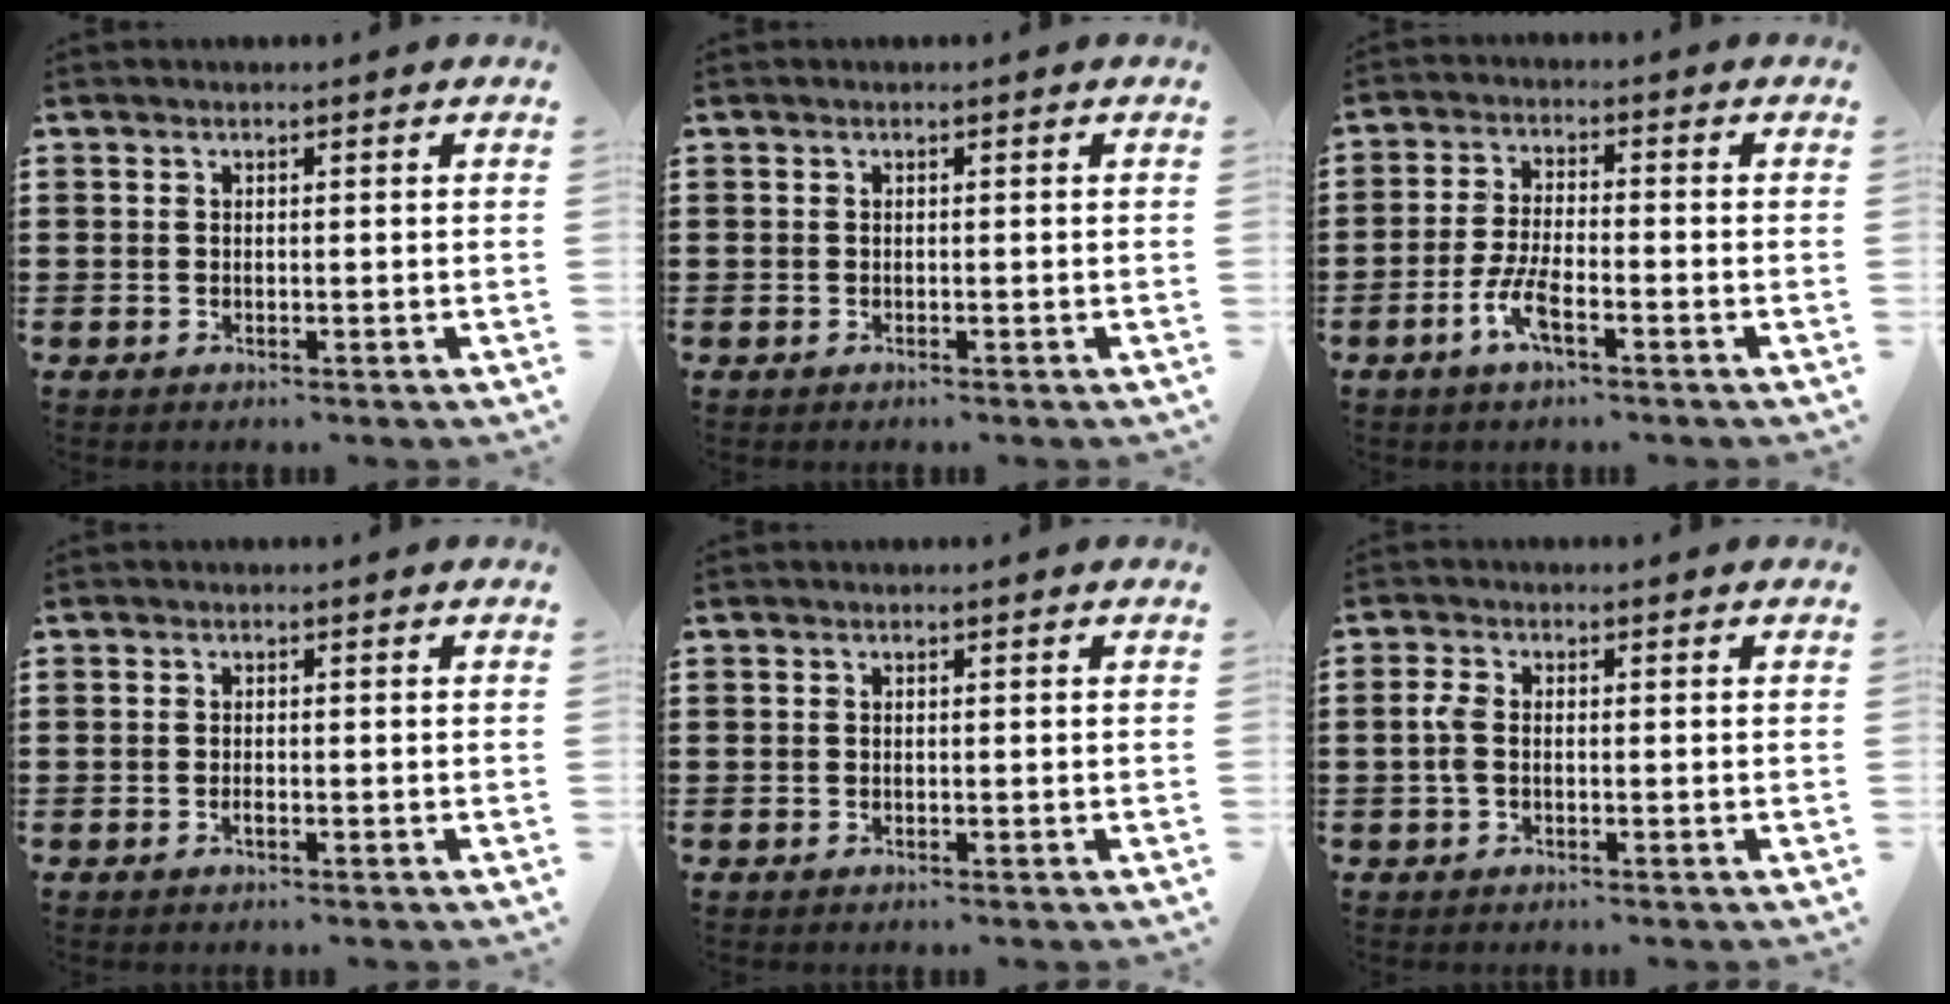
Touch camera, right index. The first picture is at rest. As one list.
[{"total": 0.0}, {"total": 5.5, "force": [-2.9, 1.3, 4.6], "torque": [-0.108, -0.011, -0.059]}, {"total": 0.8, "force": [-0.5, 0.1, 0.7], "torque": [-0.015, -0.007, -0.007]}, {"total": 0.0}, {"total": 2.5, "force": [-0.5, 1.3, 2.1], "torque": [-0.062, -0.006, -0.015]}]